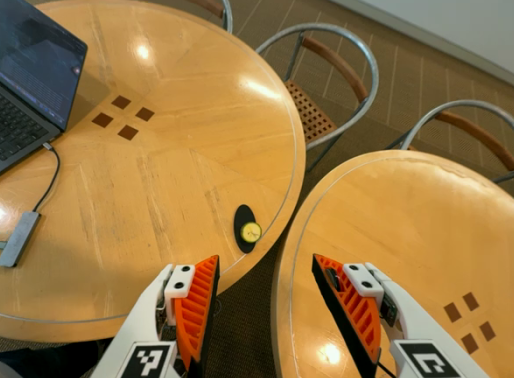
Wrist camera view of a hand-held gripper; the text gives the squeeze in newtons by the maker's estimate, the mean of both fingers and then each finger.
{"total": 0.0}